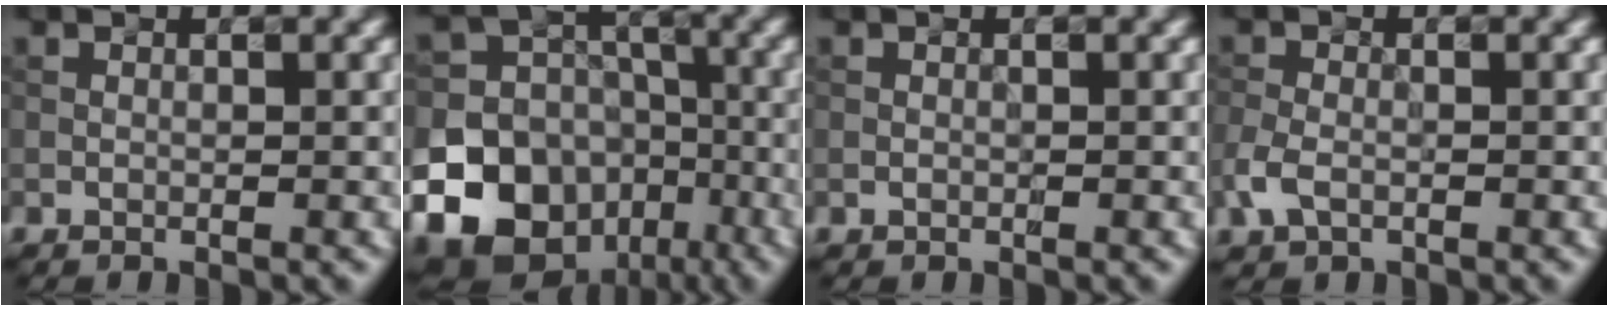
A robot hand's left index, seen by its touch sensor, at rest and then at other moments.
{"total": 22.2, "force": [-10.2, 18.7, 6.3], "torque": [-0.144, -0.067, -0.176]}
{"total": 0.0}
{"total": 2.5, "force": [-1.0, 1.6, 1.6], "torque": [-0.040, -0.002, -0.025]}